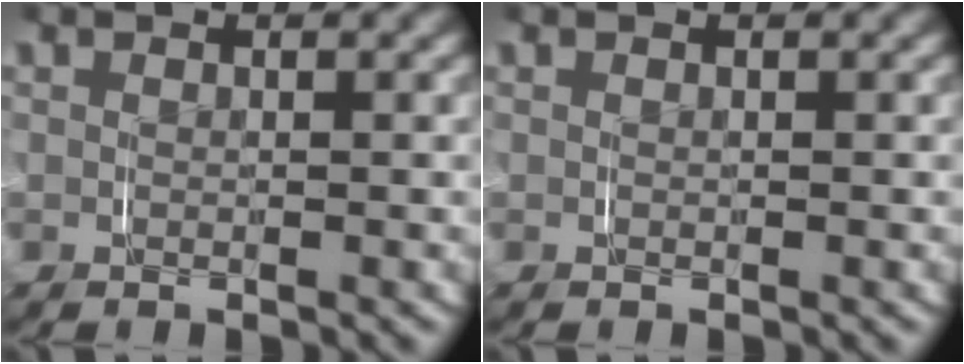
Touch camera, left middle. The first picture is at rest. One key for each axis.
{"total": 0.0}